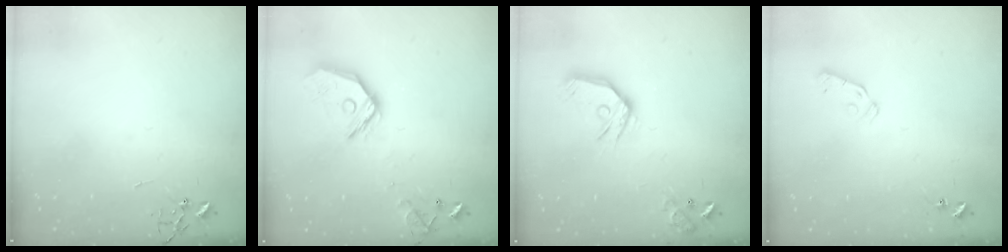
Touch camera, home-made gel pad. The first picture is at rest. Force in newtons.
{"total": 14.6, "press": 14.4, "slide": 1.8}
{"total": 14.0, "press": 13.8, "slide": 1.9}
{"total": 5.9, "press": 5.9, "slide": 0.6}